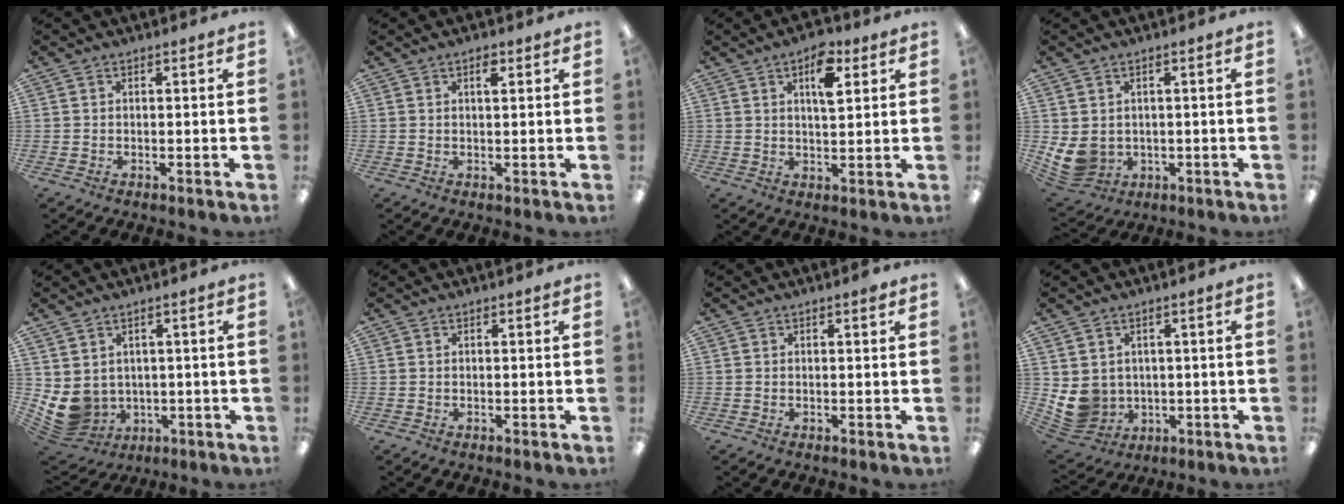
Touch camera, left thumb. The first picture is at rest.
{"total": 2.1, "force": [1.3, 0.7, 1.5], "torque": [-0.018, -0.003, 0.018]}
{"total": 7.8, "force": [4.0, 3.4, 5.8], "torque": [-0.076, -0.011, 0.060]}
{"total": 6.5, "force": [0.9, 5.6, 3.2], "torque": [-0.082, -0.002, 0.019]}
{"total": 6.6, "force": [0.8, 5.9, 2.7], "torque": [-0.095, -0.015, 0.022]}
{"total": 0.0}
{"total": 0.9, "force": [0.6, 0.1, 0.7], "torque": [-0.007, 0.000, 0.007]}
{"total": 7.2, "force": [1.3, 6.7, 2.2], "torque": [-0.077, -0.010, 0.032]}